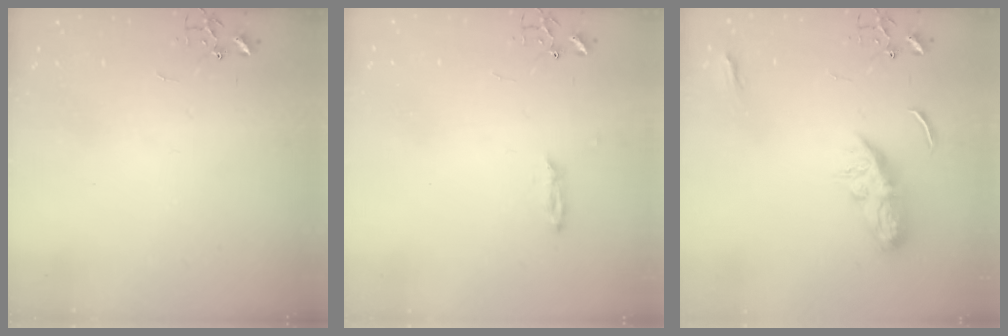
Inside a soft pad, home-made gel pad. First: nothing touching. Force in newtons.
{"total": 2.3, "press": 2.2, "slide": 0.4}
{"total": 8.7, "press": 8.7, "slide": 0.4}